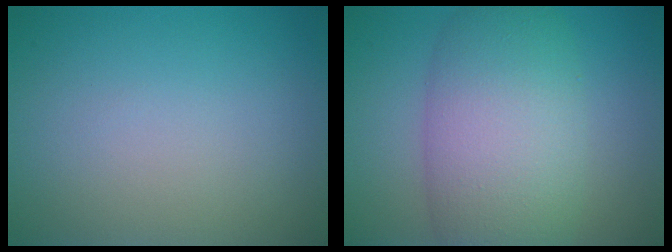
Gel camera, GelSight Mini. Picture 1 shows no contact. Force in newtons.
{"total": 9.1, "press": 9.1, "slide": 0.5}